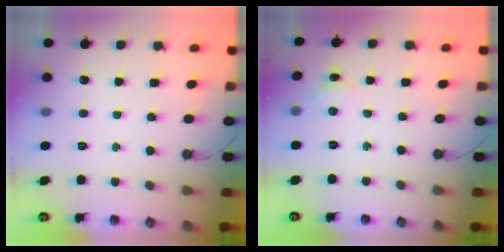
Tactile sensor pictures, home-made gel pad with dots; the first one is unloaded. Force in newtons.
{"total": 1.7, "press": 1.7, "slide": 0.2}